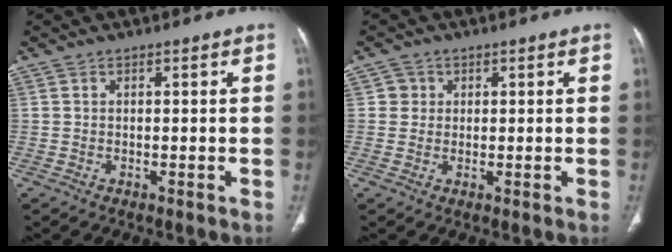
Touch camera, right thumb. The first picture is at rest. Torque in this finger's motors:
{"motor_torque": [-0.19, -0.33, 0.54, -0.35, 0.03]}